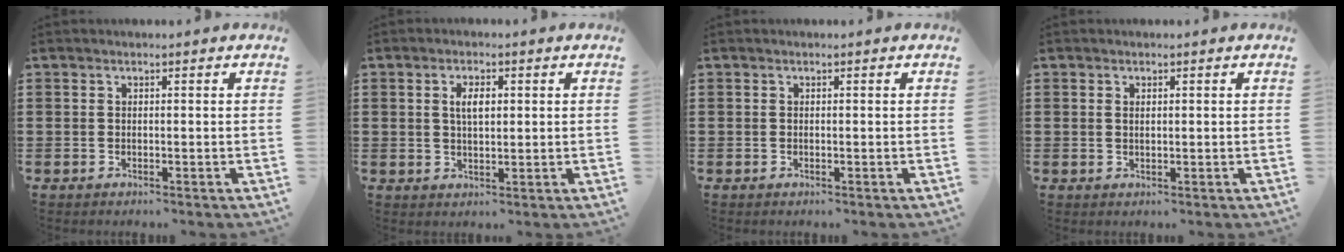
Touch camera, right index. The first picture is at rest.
{"total": 3.3, "force": [0.7, 1.4, 2.9], "torque": [-0.060, 0.007, 0.011]}
{"total": 0.0}
{"total": 0.7, "force": [0.2, 0.3, 0.6], "torque": [-0.013, 0.001, 0.004]}